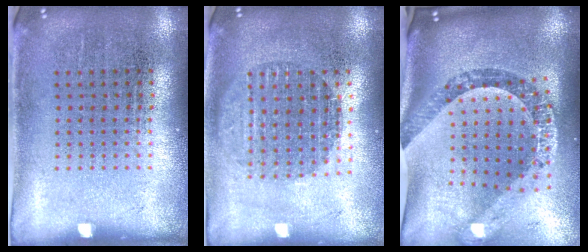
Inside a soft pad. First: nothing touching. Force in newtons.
{"total": 1.8, "press": 1.5, "slide": 0.9}
{"total": 2.5, "press": 2.0, "slide": 1.5}